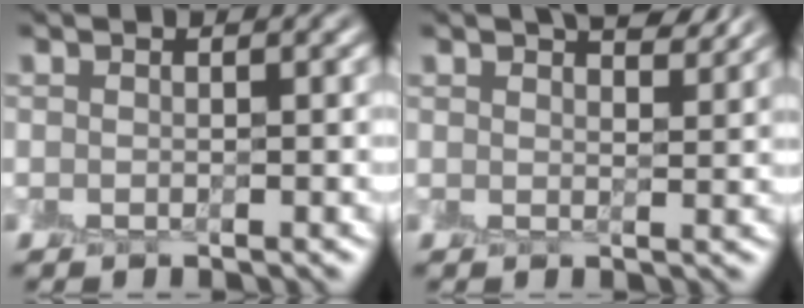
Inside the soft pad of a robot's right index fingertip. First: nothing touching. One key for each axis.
{"total": 4.9, "fx": 3.6, "fy": 1.6, "fz": 3.0, "tx": -0.019, "ty": 0.019, "tz": 0.033}